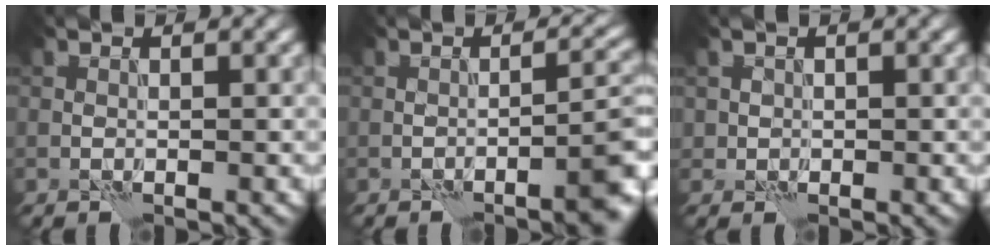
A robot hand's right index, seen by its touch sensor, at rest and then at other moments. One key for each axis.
{"total": 4.7, "fx": -2.5, "fy": 0.8, "fz": 4.0, "tx": -0.044, "ty": 0.016, "tz": -0.039}
{"total": 0.9, "fx": 0.2, "fy": 0.9, "fz": 0.0, "tx": 0.007, "ty": -0.001, "tz": 0.001}